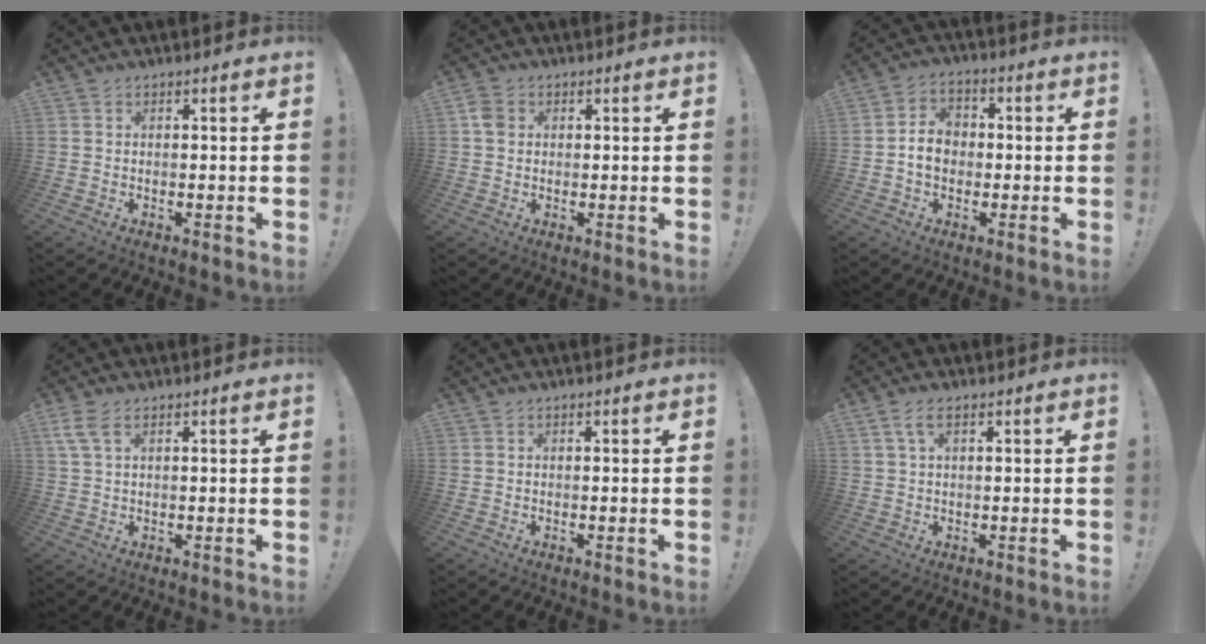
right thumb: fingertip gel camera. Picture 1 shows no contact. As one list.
[{"total": 3.8, "force": [0.7, 3.1, 2.0], "torque": [-0.027, 0.003, 0.014]}, {"total": 8.0, "force": [-0.9, 6.5, 4.6], "torque": [-0.071, 0.019, -0.014]}, {"total": 4.5, "force": [2.2, 1.8, 3.5], "torque": [-0.078, 0.004, 0.045]}, {"total": 0.0}, {"total": 4.1, "force": [1.6, 1.6, 3.4], "torque": [-0.067, 0.005, 0.030]}]